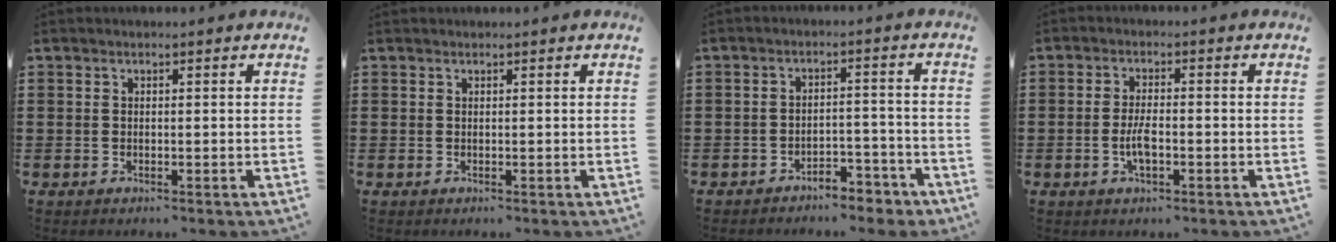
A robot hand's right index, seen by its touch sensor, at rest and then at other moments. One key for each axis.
{"total": 0.0}
{"total": 4.0, "fx": -3.8, "fy": 0.8, "fz": 0.9, "tx": -0.017, "ty": 0.010, "tz": -0.078}
{"total": 3.9, "fx": -1.1, "fy": 1.3, "fz": 3.5, "tx": -0.076, "ty": -0.001, "tz": -0.023}